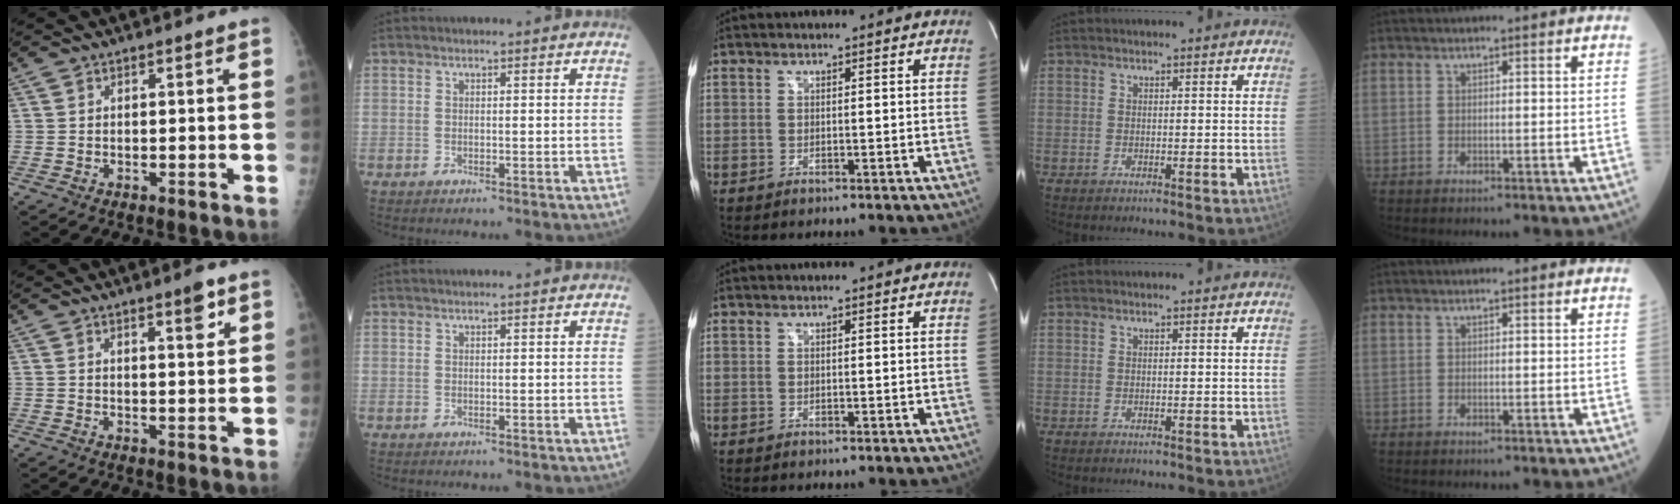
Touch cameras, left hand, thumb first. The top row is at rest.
{"thumb": {"total": 4.3, "force": [2.6, 0.9, 3.2], "torque": [-0.041, -0.016, 0.038]}, "index": {"total": 2.6, "force": [2.3, 0.1, 1.2], "torque": [-0.005, 0.025, 0.033]}}